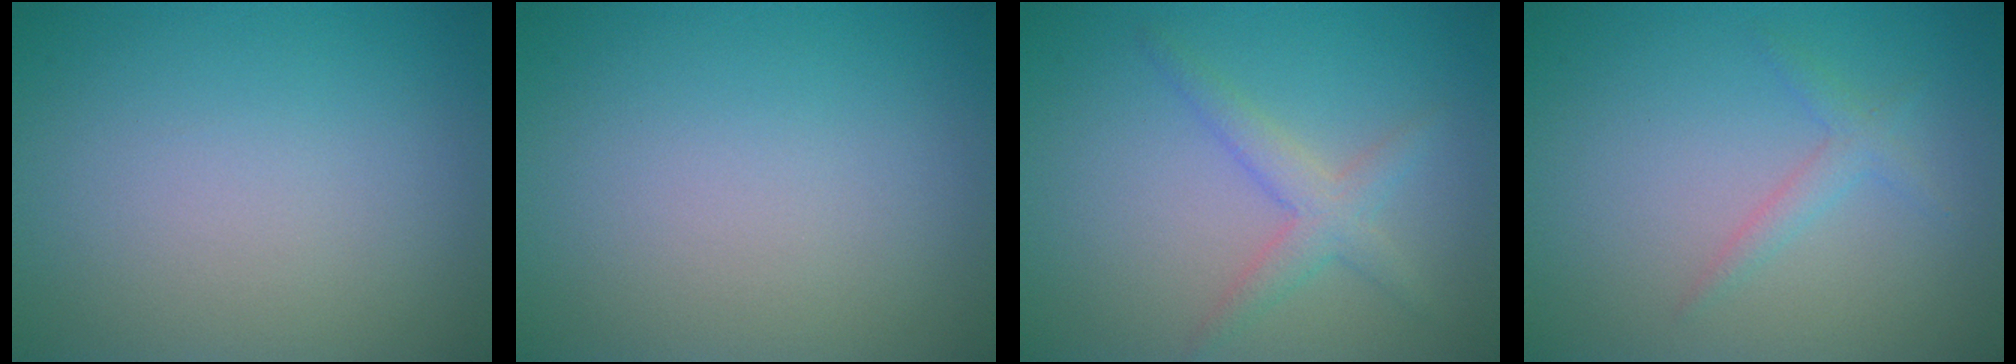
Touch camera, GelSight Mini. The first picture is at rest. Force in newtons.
{"total": 0.0}
{"total": 1.9, "press": 1.9, "slide": 0.1}
{"total": 1.4, "press": 1.4, "slide": 0.0}